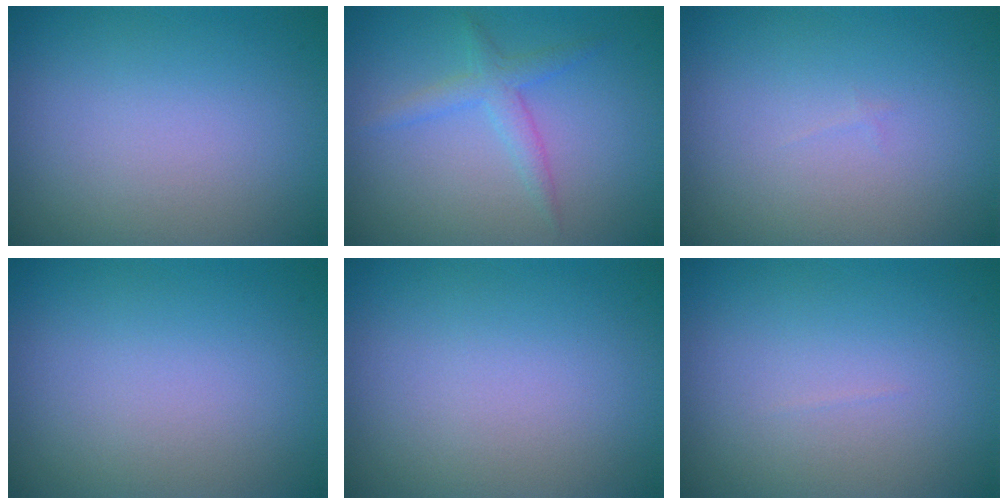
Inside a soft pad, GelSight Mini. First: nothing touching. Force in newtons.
{"total": 1.3, "press": 1.3, "slide": 0.1}
{"total": 0.0}
{"total": 0.0}
{"total": 0.0}
{"total": 0.0}